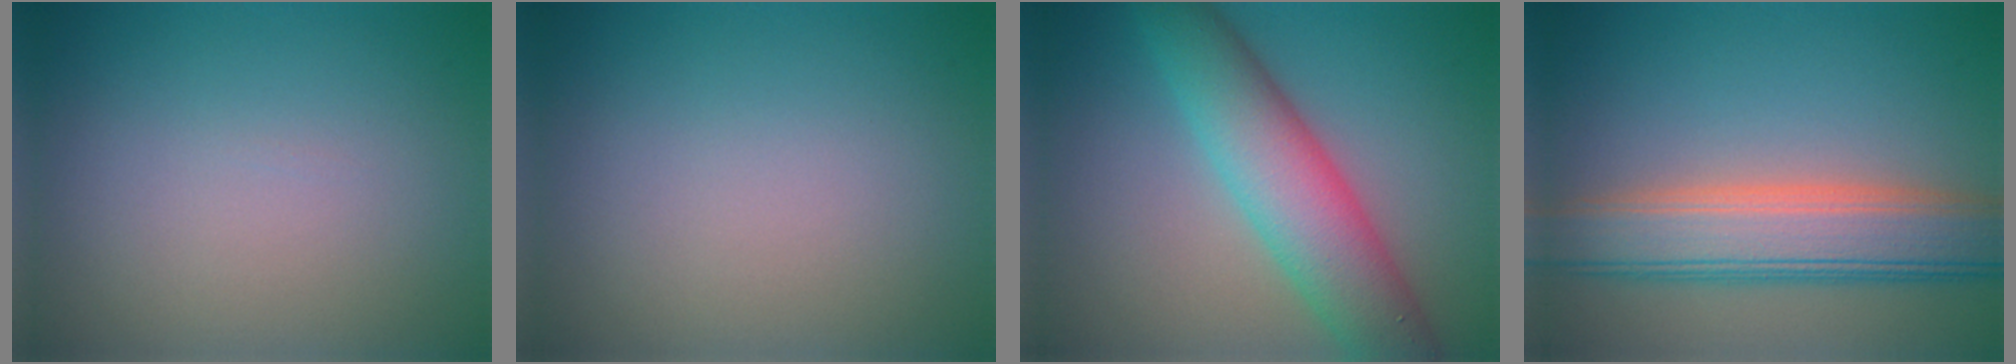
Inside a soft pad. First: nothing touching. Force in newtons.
{"total": 0.0}
{"total": 7.5, "press": 7.5, "slide": 0.2}
{"total": 7.2, "press": 7.2, "slide": 0.1}